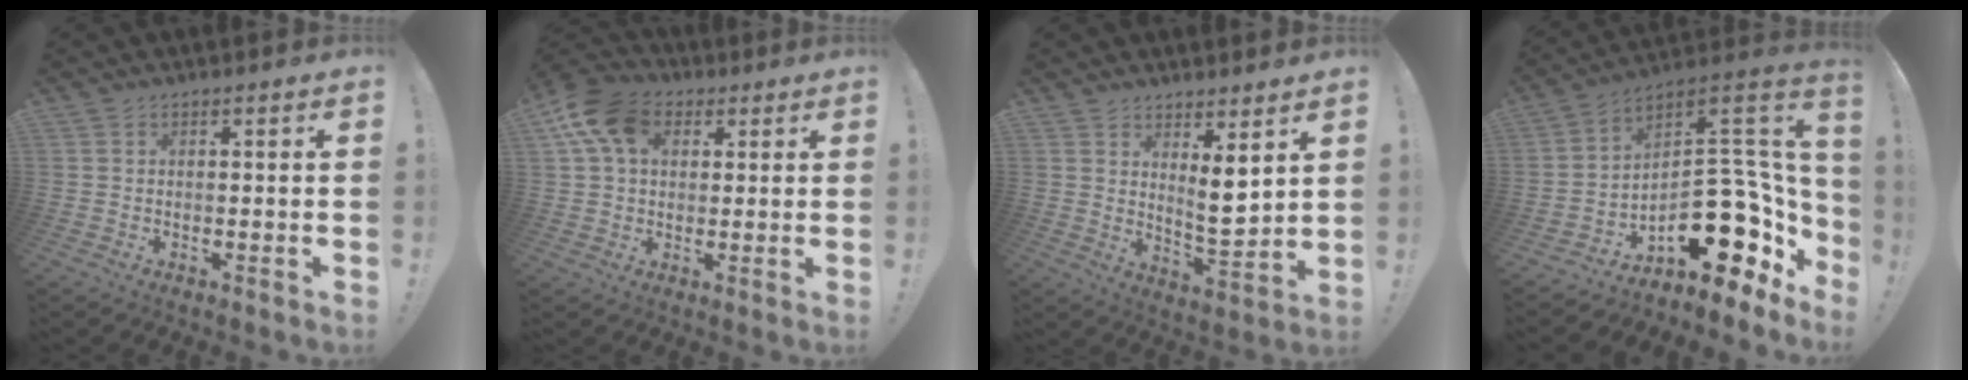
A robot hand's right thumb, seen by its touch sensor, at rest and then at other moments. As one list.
[{"total": 13.7, "force": [4.8, 9.6, 8.6], "torque": [-0.161, -0.005, 0.094]}, {"total": 7.5, "force": [4.0, 2.0, 6.0], "torque": [-0.076, -0.044, 0.072]}, {"total": 20.5, "force": [-5.2, 11.6, 16.0], "torque": [-0.202, 0.003, -0.069]}]